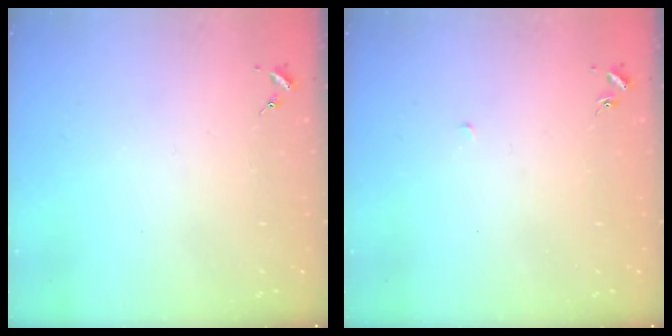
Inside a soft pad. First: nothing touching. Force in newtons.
{"total": 1.6, "press": 1.6, "slide": 0.1}